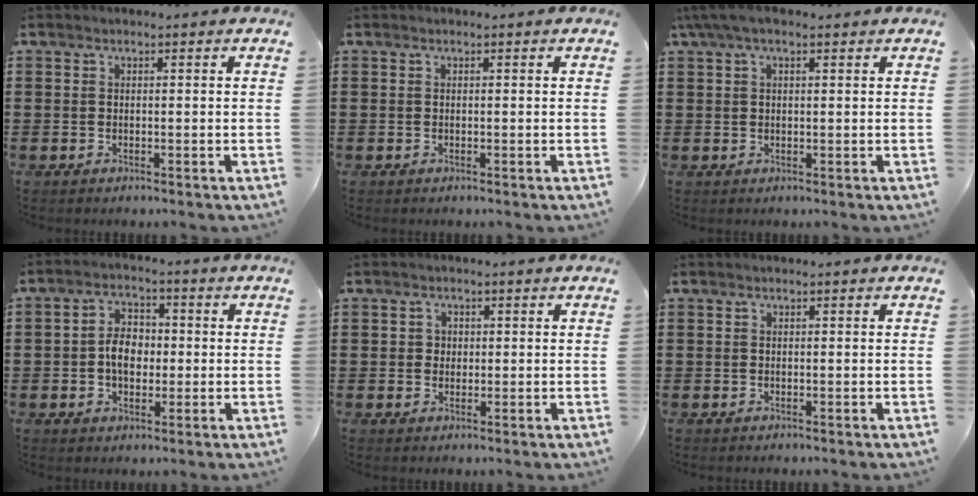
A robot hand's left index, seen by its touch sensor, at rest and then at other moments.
{"total": 0.0}
{"total": 3.3, "force": [1.5, 1.4, 2.6], "torque": [-0.054, 0.009, 0.026]}
{"total": 4.9, "force": [-0.6, 3.3, 3.6], "torque": [-0.066, 0.007, -0.015]}
{"total": 1.6, "force": [0.3, 1.5, 0.4], "torque": [-0.014, 0.007, 0.005]}
{"total": 0.0}